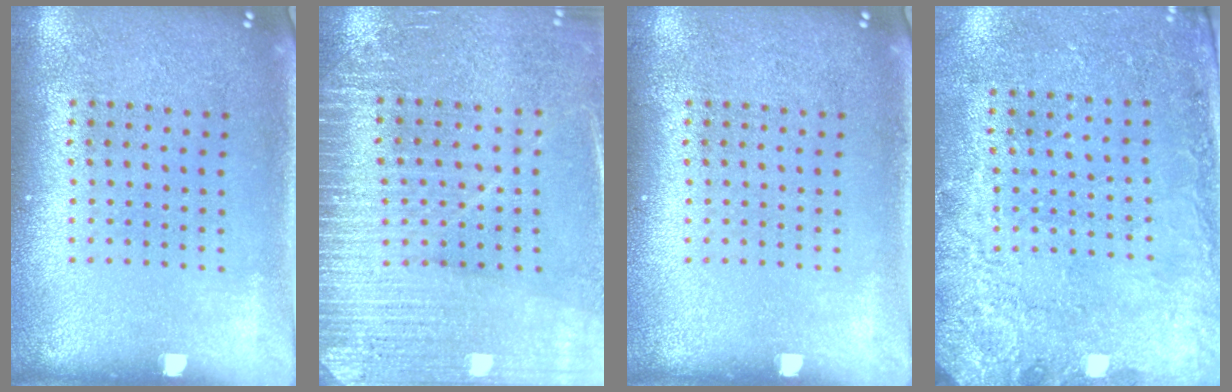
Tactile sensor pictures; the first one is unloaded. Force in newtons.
{"total": 3.0, "press": 3.0, "slide": 0.4}
{"total": 0.0}
{"total": 2.6, "press": 2.3, "slide": 1.2}